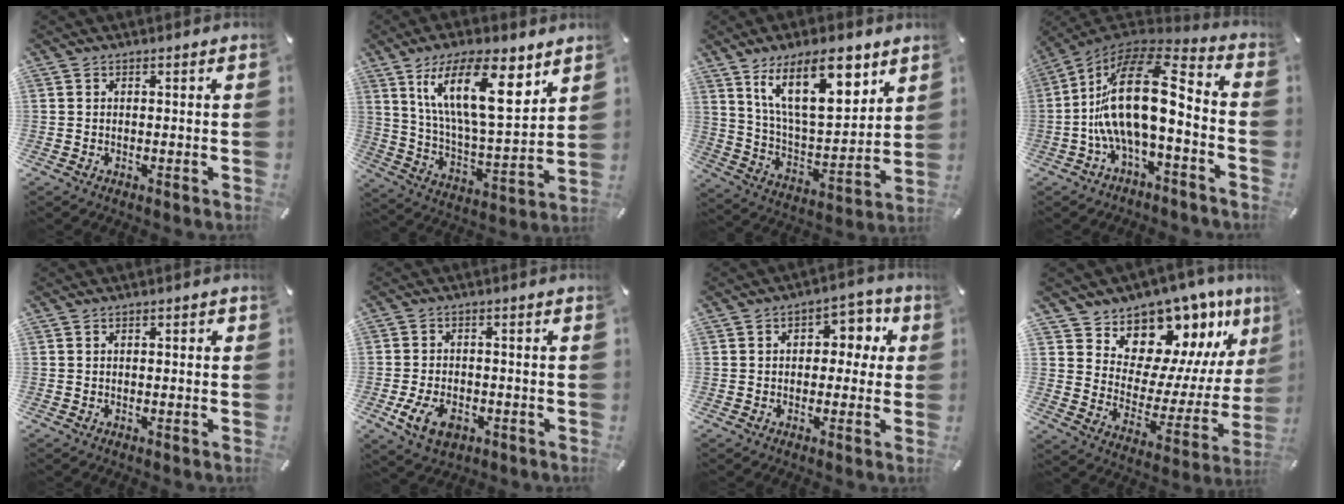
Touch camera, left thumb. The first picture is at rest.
{"total": 20.1, "force": [10.7, 7.2, 15.4], "torque": [-0.287, -0.040, 0.175]}
{"total": 18.9, "force": [11.1, 8.0, 13.0], "torque": [-0.227, -0.044, 0.187]}
{"total": 20.0, "force": [-0.5, 8.5, 18.1], "torque": [-0.360, -0.009, -0.009]}
{"total": 1.0, "force": [0.1, 0.5, 0.8], "torque": [-0.016, 0.004, 0.000]}
{"total": 7.6, "force": [-2.7, 5.1, 5.0], "torque": [-0.109, 0.001, -0.053]}
{"total": 6.4, "force": [0.5, 4.8, 4.2], "torque": [-0.042, 0.000, -0.005]}
{"total": 13.6, "force": [11.6, 6.9, 1.8], "torque": [-0.027, -0.137, 0.201]}